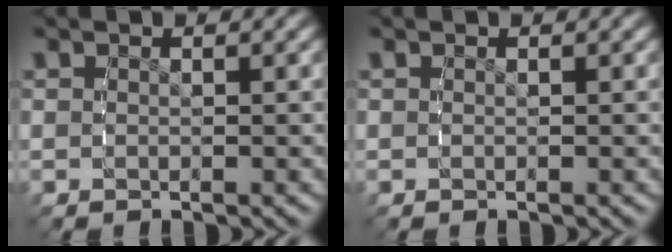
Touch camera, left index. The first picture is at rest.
{"total": 0.0}